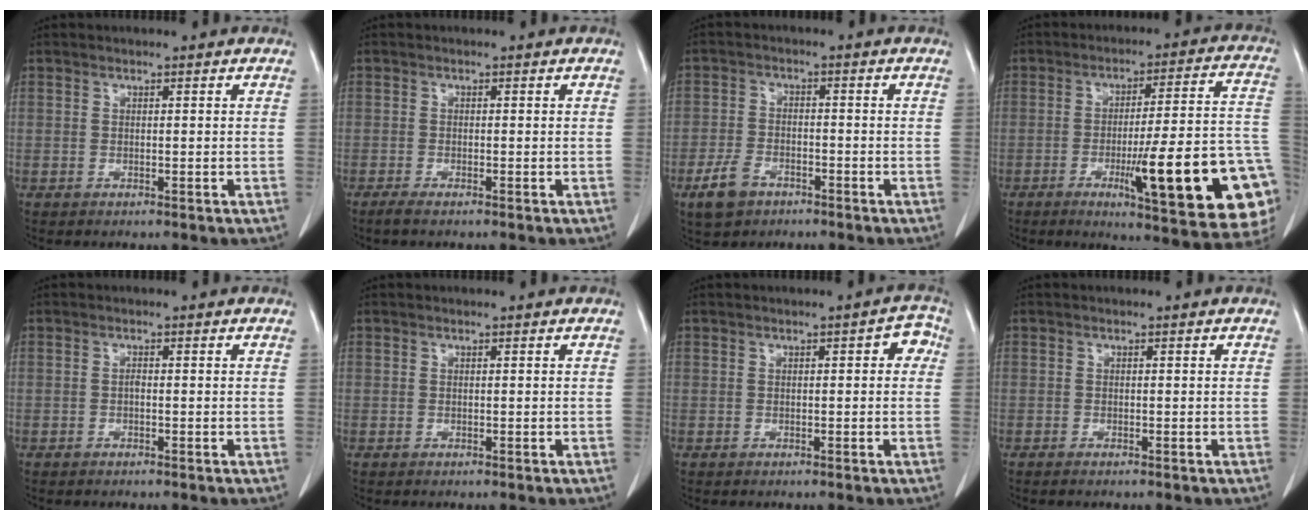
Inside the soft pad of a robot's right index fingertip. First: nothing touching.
{"total": 1.6, "force": [-1.3, 0.1, 1.0], "torque": [-0.024, -0.005, -0.024]}
{"total": 5.4, "force": [-3.4, 3.2, 2.8], "torque": [-0.064, -0.001, -0.057]}
{"total": 22.2, "force": [-6.9, 2.6, 21.0], "torque": [-0.192, 0.007, -0.083]}
{"total": 0.5, "force": [-0.2, 0.2, 0.5], "torque": [-0.010, 0.002, -0.005]}
{"total": 0.0}
{"total": 2.7, "force": [0.4, 1.2, 2.4], "torque": [-0.018, 0.016, 0.000]}
{"total": 0.6, "force": [-0.5, 0.0, 0.3], "torque": [-0.010, -0.003, -0.009]}